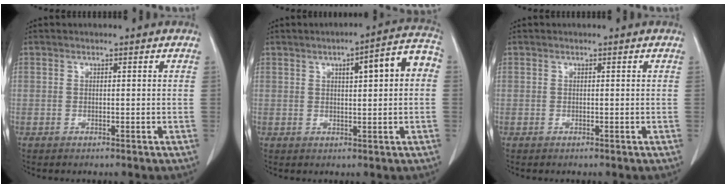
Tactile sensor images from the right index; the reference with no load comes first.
{"total": 8.2, "force": [1.6, 1.5, 7.9], "torque": [-0.105, 0.028, 0.019]}
{"total": 0.0}